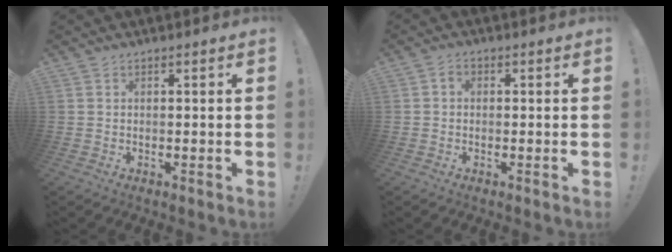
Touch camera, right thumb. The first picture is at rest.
{"total": 1.7, "force": [-0.2, 1.4, 1.0], "torque": [-0.023, 0.007, -0.005]}